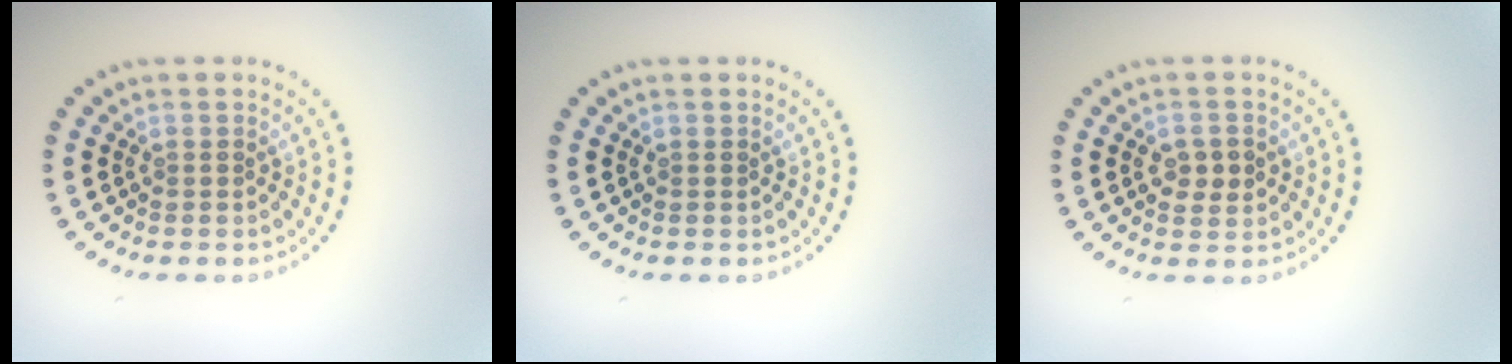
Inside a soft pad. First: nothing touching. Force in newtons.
{"total": 0.0}
{"total": 2.2, "press": 2.2, "slide": 0.1}